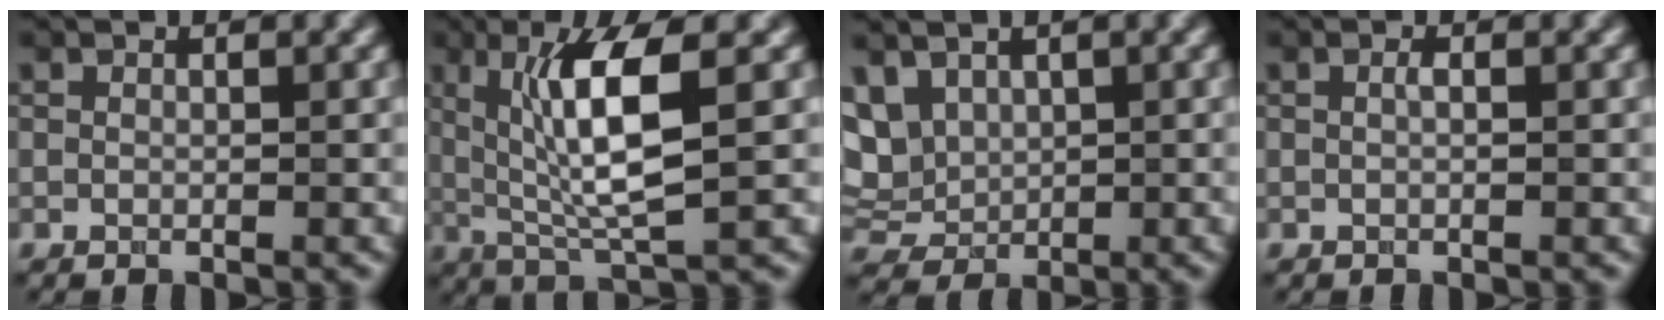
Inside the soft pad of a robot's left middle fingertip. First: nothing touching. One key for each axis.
{"total": 7.5, "fx": 1.3, "fy": 1.7, "fz": 7.2, "tx": -0.125, "ty": -0.007, "tz": 0.029}
{"total": 4.6, "fx": 1.6, "fy": 3.4, "fz": 2.8, "tx": -0.077, "ty": 0.006, "tz": 0.039}
{"total": 0.6, "fx": -0.1, "fy": 0.1, "fz": 0.6, "tx": -0.013, "ty": 0.003, "tz": 0.001}